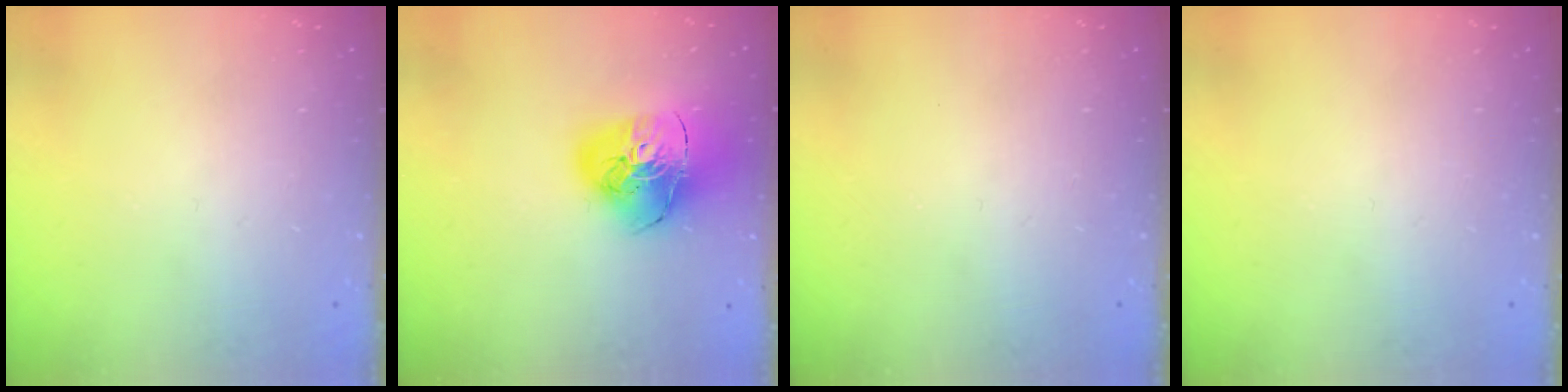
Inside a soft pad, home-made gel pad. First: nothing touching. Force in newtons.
{"total": 18.7, "press": 18.6, "slide": 2.1}
{"total": 0.0}
{"total": 0.0}